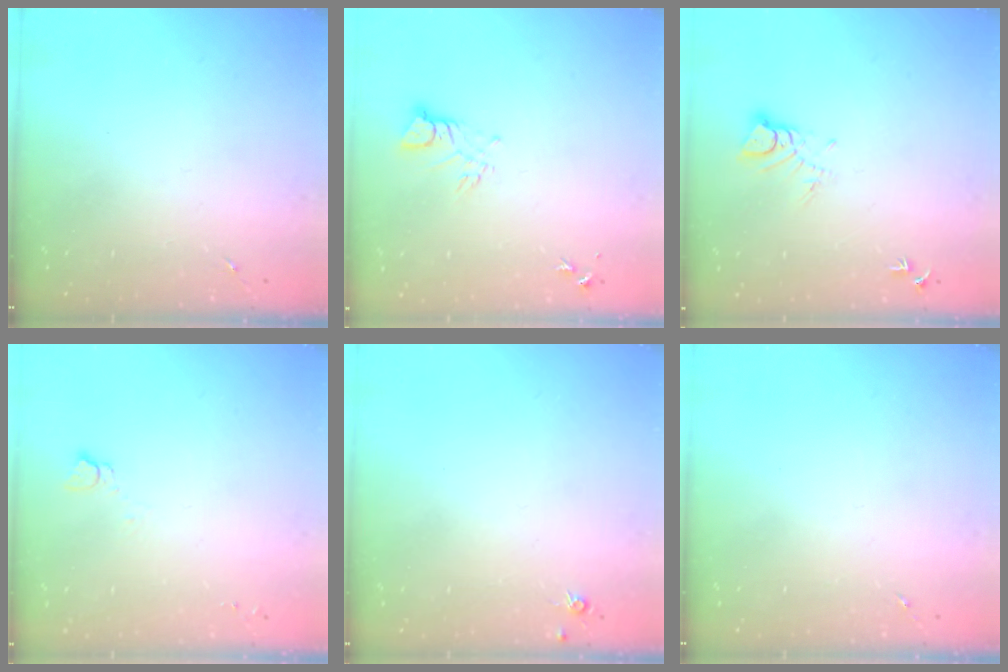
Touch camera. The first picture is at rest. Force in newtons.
{"total": 3.7, "press": 3.7, "slide": 0.4}
{"total": 4.3, "press": 4.3, "slide": 0.4}
{"total": 2.7, "press": 2.7, "slide": 0.3}
{"total": 4.4, "press": 4.3, "slide": 0.5}
{"total": 0.0}